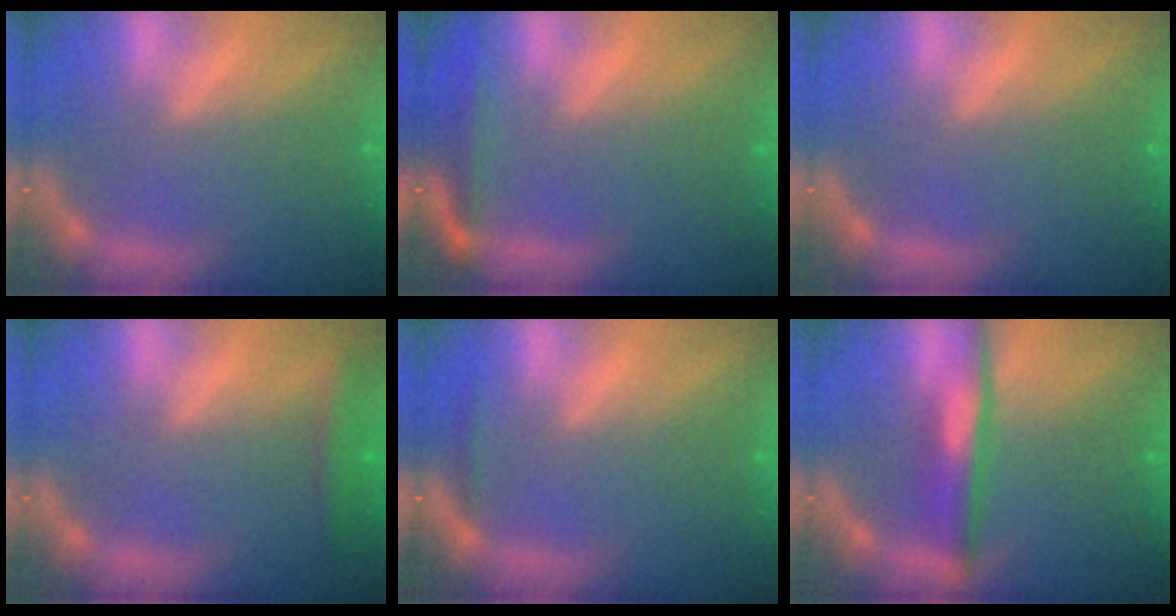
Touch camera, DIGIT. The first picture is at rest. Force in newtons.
{"total": 4.0}
{"total": 0.0}
{"total": 2.4}
{"total": 0.9}
{"total": 4.5}